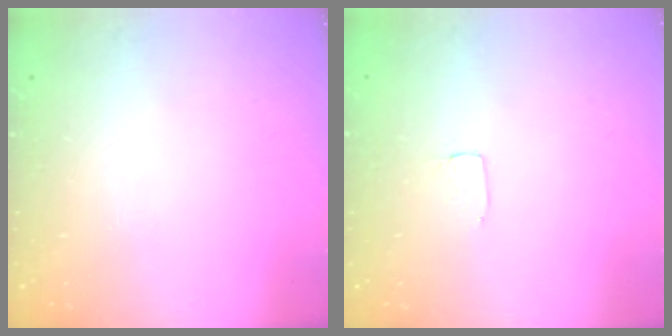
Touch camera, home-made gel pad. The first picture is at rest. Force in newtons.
{"total": 1.7, "press": 1.7, "slide": 0.1}